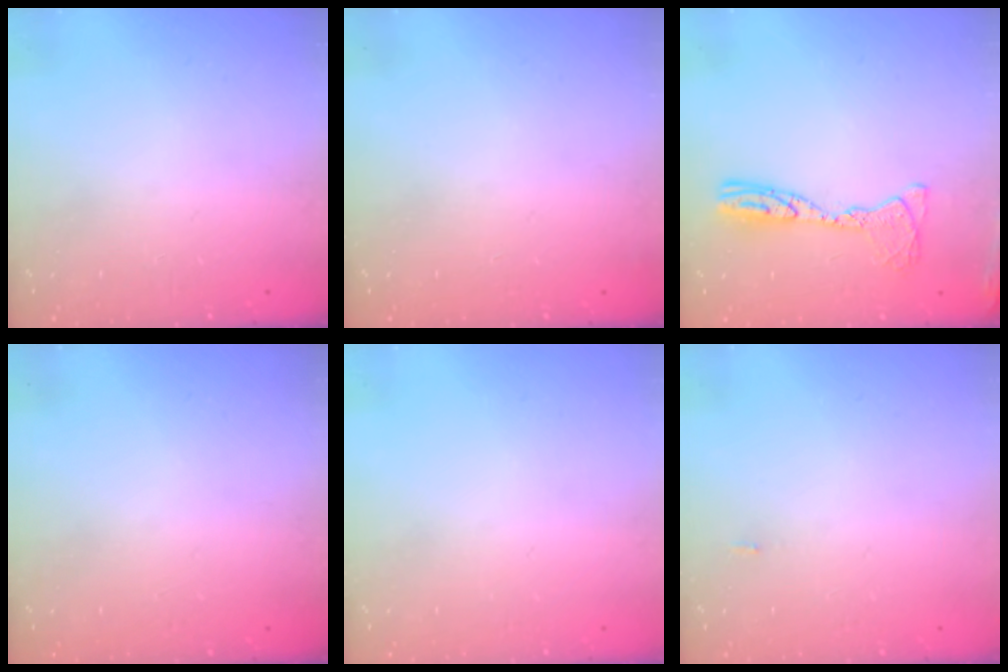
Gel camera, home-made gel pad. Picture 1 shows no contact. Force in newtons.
{"total": 8.9, "press": 3.1, "slide": 8.3}
{"total": 12.2, "press": 12.1, "slide": 1.3}
{"total": 0.0}
{"total": 0.0}
{"total": 12.5, "press": 4.6, "slide": 11.7}